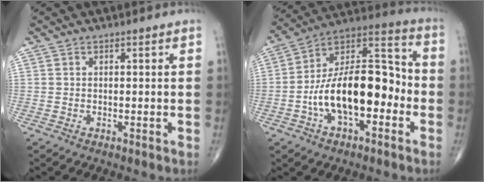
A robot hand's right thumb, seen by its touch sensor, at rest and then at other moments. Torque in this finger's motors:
{"motor_torque": [2.83, 2.18, 1.99, -0.63, 0.18]}